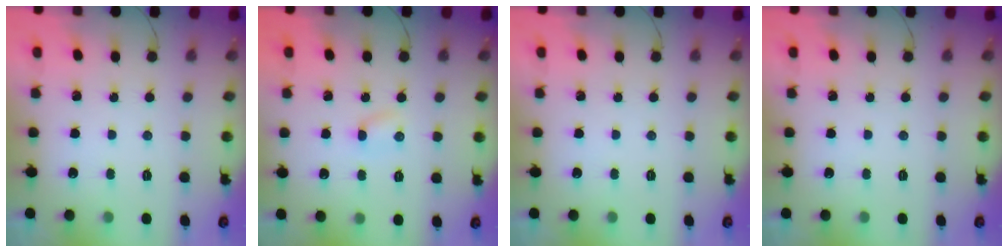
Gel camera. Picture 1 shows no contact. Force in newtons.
{"total": 1.8, "press": 1.7, "slide": 0.5}
{"total": 0.0}
{"total": 0.0}